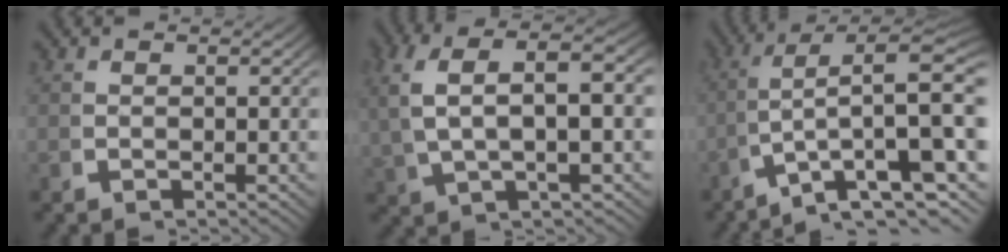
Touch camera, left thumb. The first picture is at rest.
{"total": 7.6, "force": [2.2, 3.3, 6.4], "torque": [-0.121, 0.021, 0.037]}
{"total": 11.8, "force": [-3.1, 5.9, 9.7], "torque": [-0.160, -0.050, -0.023]}